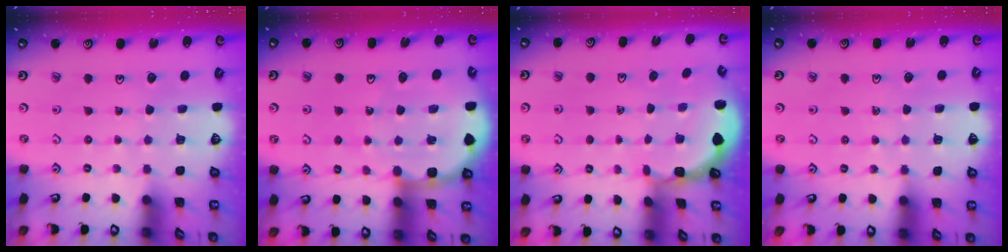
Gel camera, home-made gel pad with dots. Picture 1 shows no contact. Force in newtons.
{"total": 7.8, "press": 7.7, "slide": 1.0}
{"total": 1.3, "press": 1.3, "slide": 0.3}
{"total": 3.8, "press": 3.8, "slide": 0.7}